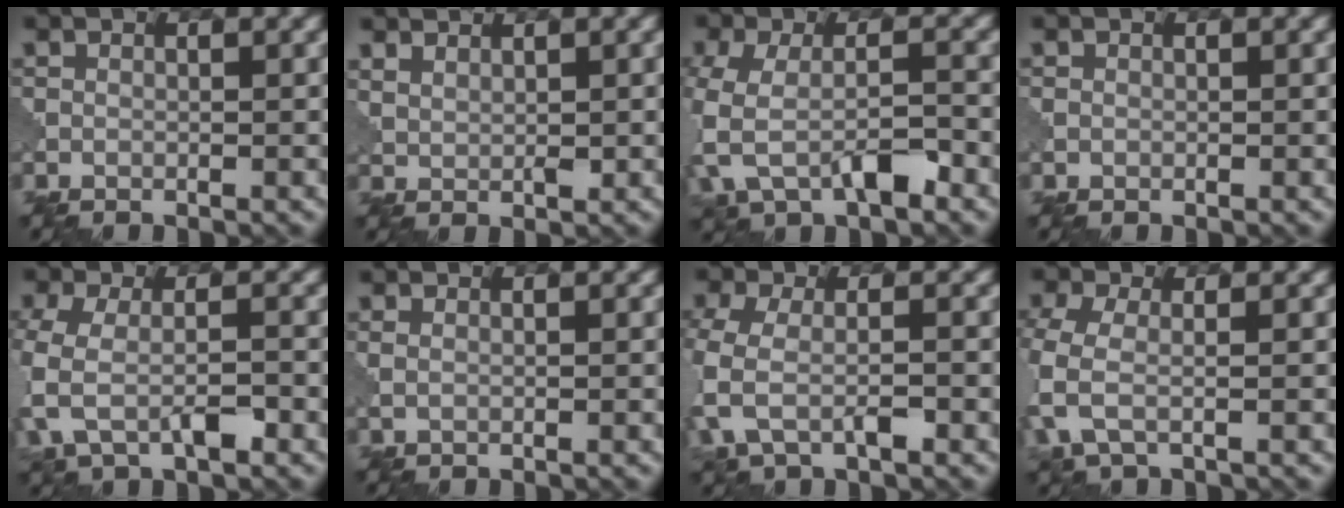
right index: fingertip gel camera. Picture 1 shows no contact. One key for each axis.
{"total": 2.5, "fx": 1.9, "fy": 1.1, "fz": 1.2, "tx": -0.026, "ty": 0.000, "tz": 0.041}
{"total": 6.6, "fx": -3.0, "fy": 3.3, "fz": 4.9, "tx": -0.117, "ty": -0.014, "tz": -0.066}
{"total": 0.6, "fx": 0.0, "fy": 0.6, "fz": 0.1, "tx": -0.001, "ty": -0.002, "tz": -0.002}
{"total": 5.9, "fx": -2.5, "fy": 3.0, "fz": 4.3, "tx": -0.109, "ty": -0.009, "tz": -0.058}
{"total": 0.9, "fx": 0.3, "fy": 0.5, "fz": 0.6, "tx": -0.016, "ty": -0.002, "tz": 0.008}
{"total": 5.3, "fx": -2.2, "fy": 2.7, "fz": 4.0, "tx": -0.104, "ty": -0.007, "tz": -0.053}
{"total": 4.6, "fx": -1.3, "fy": 2.5, "fz": 3.7, "tx": -0.105, "ty": -0.003, "tz": -0.034}